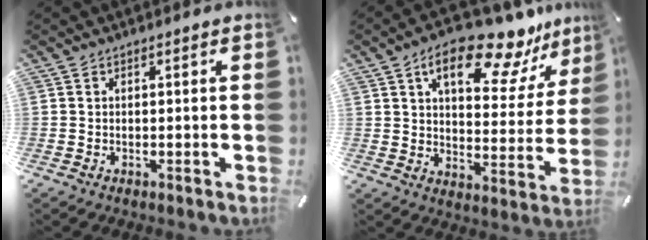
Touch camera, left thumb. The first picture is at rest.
{"total": 18.0, "force": [12.9, 7.6, 10.0], "torque": [-0.146, -0.088, 0.212]}